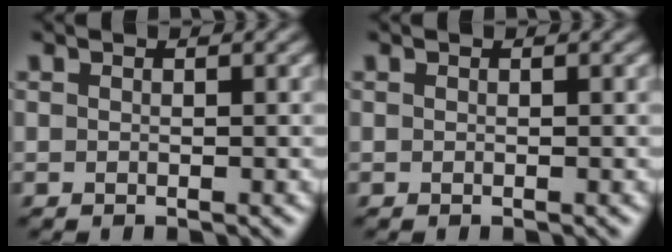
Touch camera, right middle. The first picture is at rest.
{"total": 0.0}